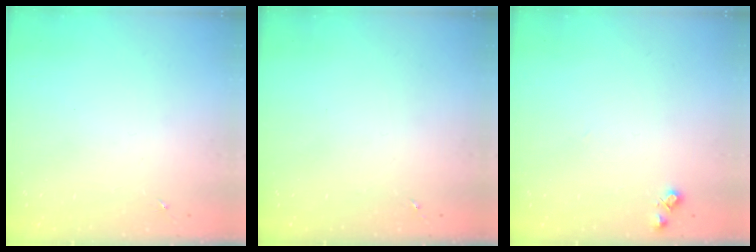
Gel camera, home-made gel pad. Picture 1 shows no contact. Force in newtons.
{"total": 0.0}
{"total": 6.6, "press": 6.6, "slide": 0.6}